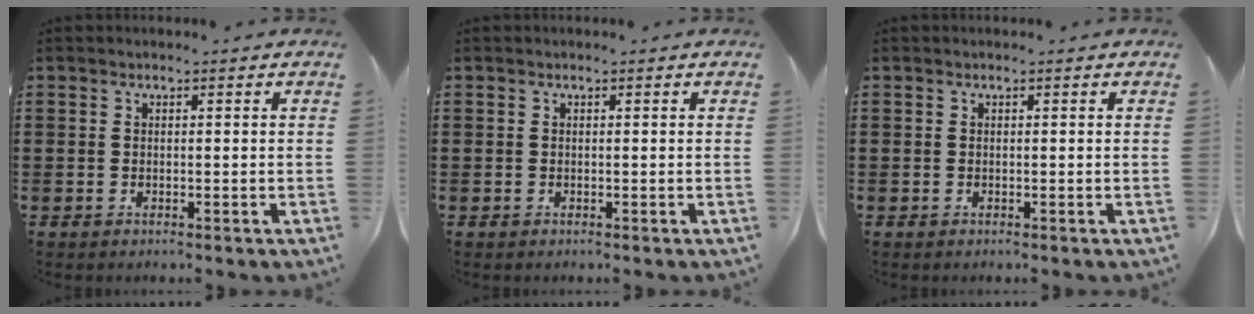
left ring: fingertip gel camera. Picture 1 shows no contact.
{"total": 0.0}
{"total": 0.0}